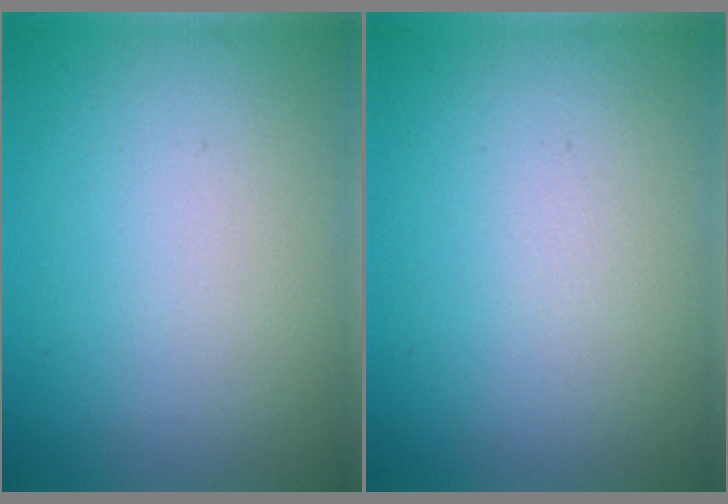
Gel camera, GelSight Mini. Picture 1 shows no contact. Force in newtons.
{"total": 0.0}